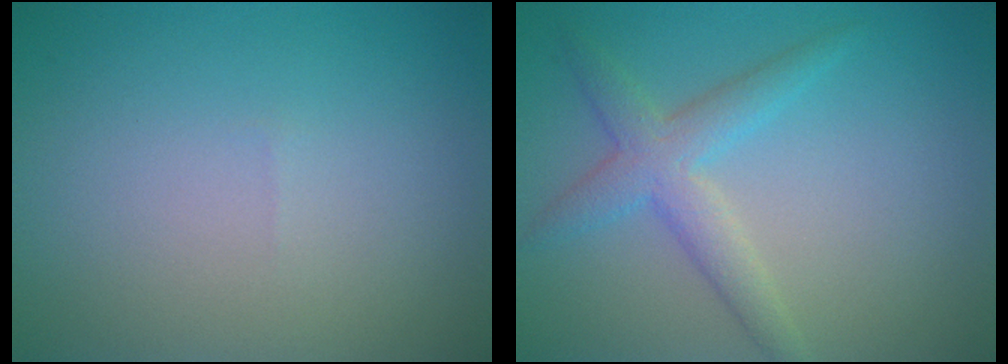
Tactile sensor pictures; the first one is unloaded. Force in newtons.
{"total": 3.4, "press": 3.4, "slide": 0.1}